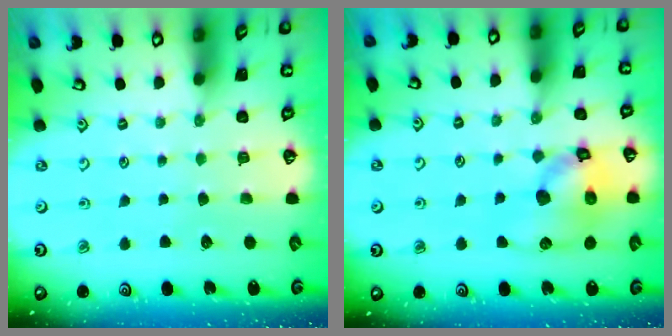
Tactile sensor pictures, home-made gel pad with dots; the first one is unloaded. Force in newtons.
{"total": 14.6, "press": 14.4, "slide": 2.2}